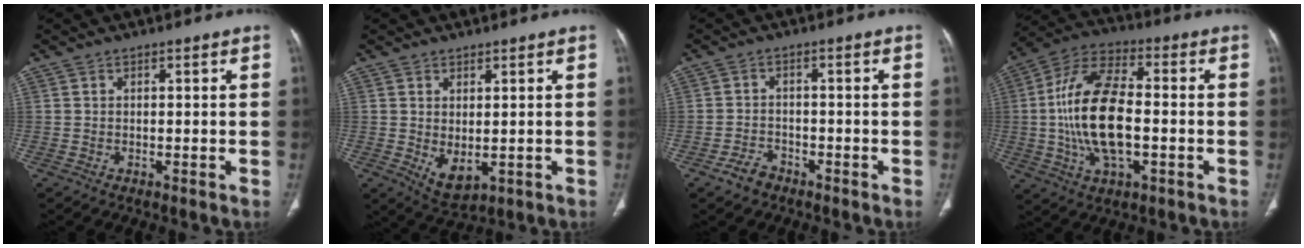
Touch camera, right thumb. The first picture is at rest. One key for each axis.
{"total": 5.1, "fx": -0.5, "fy": 2.7, "fz": 4.2, "tx": -0.065, "ty": -0.010, "tz": 0.011}
{"total": 3.5, "fx": -2.5, "fy": 2.2, "fz": 1.1, "tx": -0.019, "ty": 0.020, "tz": -0.040}
{"total": 18.1, "fx": -1.7, "fy": 8.8, "fz": 15.7, "tx": -0.306, "ty": 0.022, "tz": -0.032}